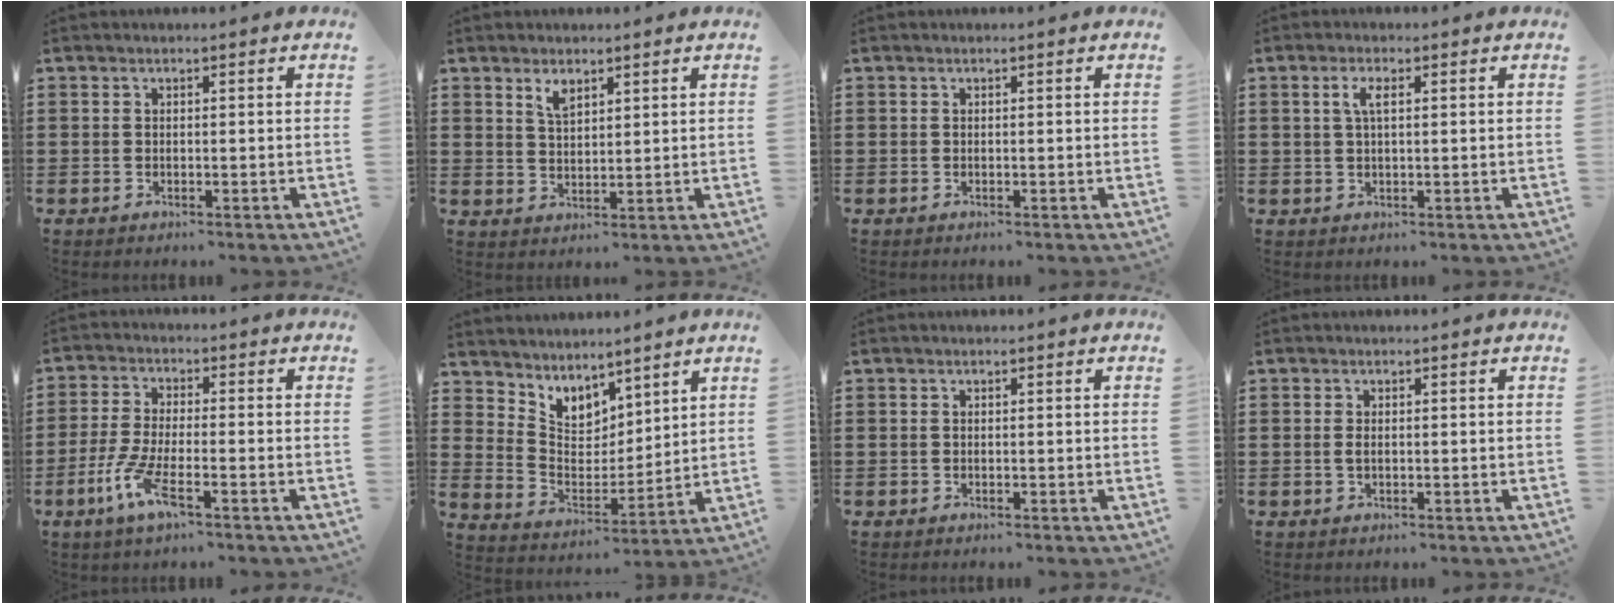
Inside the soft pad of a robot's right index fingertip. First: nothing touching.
{"total": 2.8, "force": [2.1, 1.1, 1.5], "torque": [-0.034, 0.004, 0.038]}
{"total": 0.0}
{"total": 2.7, "force": [0.8, 0.9, 2.4], "torque": [-0.050, 0.008, 0.011]}
{"total": 6.5, "force": [-3.3, 1.3, 5.4], "torque": [-0.128, -0.016, -0.066]}
{"total": 5.1, "force": [4.6, 2.2, 0.0], "torque": [-0.031, -0.037, 0.084]}
{"total": 0.0}
{"total": 0.9, "force": [0.0, 0.2, 0.9], "torque": [-0.020, -0.003, 0.000]}